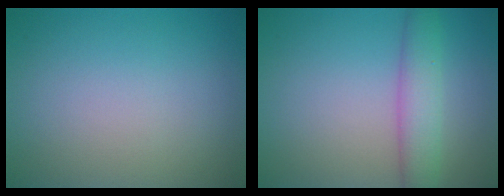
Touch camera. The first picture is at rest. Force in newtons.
{"total": 3.7, "press": 3.7, "slide": 0.2}